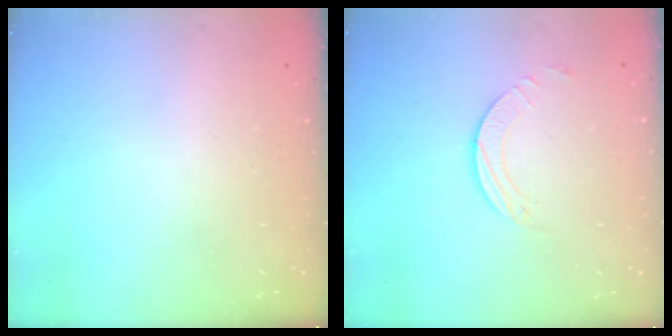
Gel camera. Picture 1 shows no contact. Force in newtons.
{"total": 2.5, "press": 2.5, "slide": 0.2}